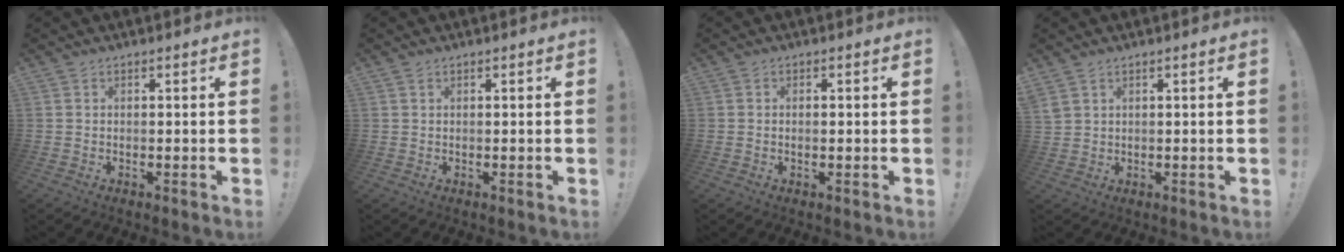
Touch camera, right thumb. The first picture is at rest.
{"total": 0.6, "force": [0.4, 0.2, 0.3], "torque": [-0.004, -0.001, 0.008]}
{"total": 0.7, "force": [-0.3, 0.3, 0.6], "torque": [-0.006, -0.001, -0.007]}
{"total": 2.6, "force": [1.7, 1.4, 1.4], "torque": [-0.036, -0.002, 0.036]}